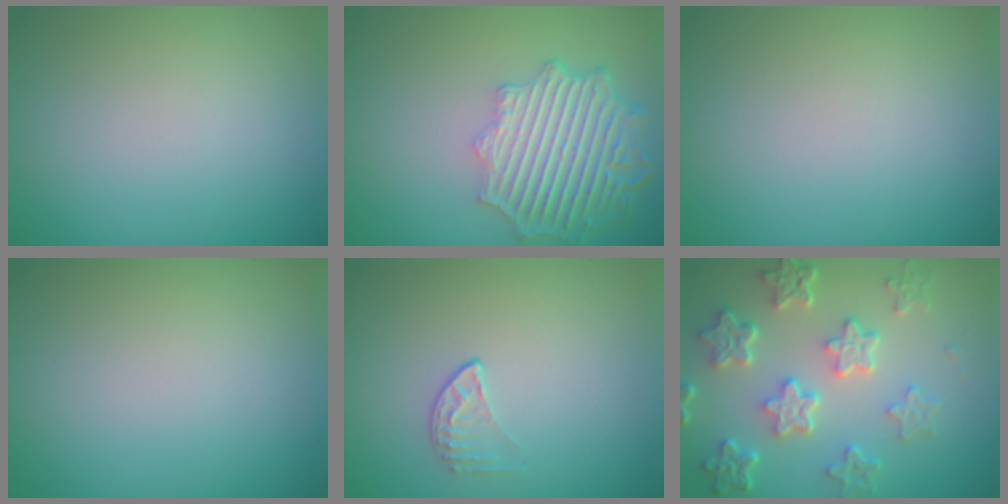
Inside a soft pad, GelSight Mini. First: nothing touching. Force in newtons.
{"total": 6.9, "press": 5.5, "slide": 4.2}
{"total": 0.0}
{"total": 0.0}
{"total": 1.1, "press": 0.7, "slide": 0.9}
{"total": 6.2, "press": 4.6, "slide": 4.2}